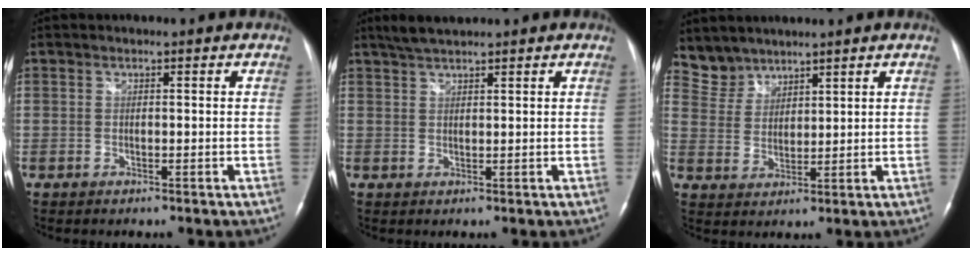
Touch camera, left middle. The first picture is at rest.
{"total": 3.2, "force": [2.8, 0.2, 1.5], "torque": [-0.035, 0.007, 0.057]}
{"total": 4.8, "force": [4.3, 1.9, -0.6], "torque": [0.011, 0.011, 0.096]}